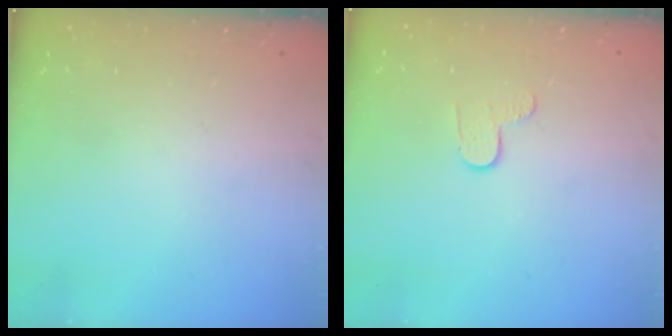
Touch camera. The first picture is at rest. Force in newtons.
{"total": 3.7, "press": 3.7, "slide": 0.3}